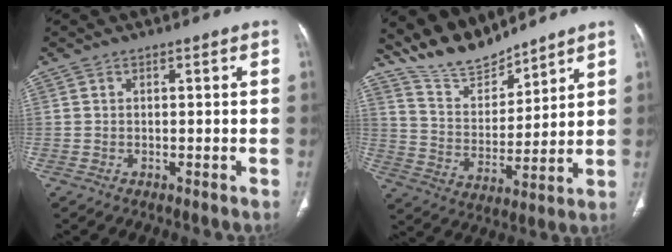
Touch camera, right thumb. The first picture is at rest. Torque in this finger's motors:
{"motor_torque": [-0.48, 0.51, -0.41, 0.71, 0.01]}